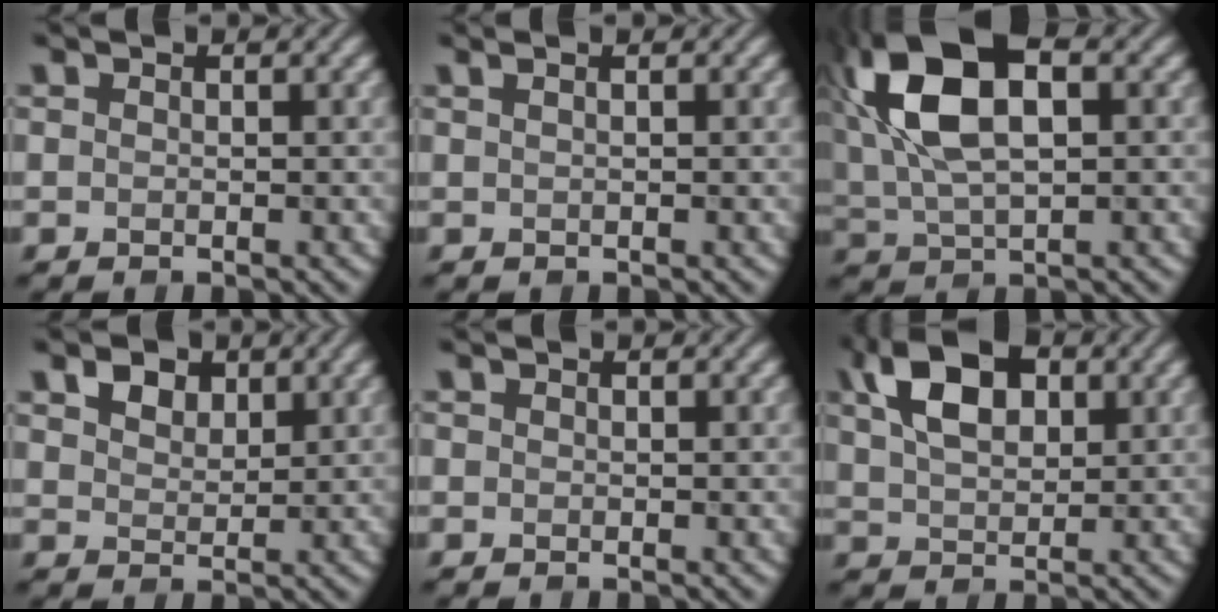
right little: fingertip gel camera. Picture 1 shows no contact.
{"total": 2.0, "force": [1.0, 1.0, 1.4], "torque": [-0.009, 0.005, -0.005]}
{"total": 11.1, "force": [3.2, 6.0, 8.8], "torque": [-0.184, 0.017, 0.055]}
{"total": 2.4, "force": [1.6, 1.5, 1.0], "torque": [-0.026, 0.002, 0.027]}
{"total": 0.0}
{"total": 6.9, "force": [2.9, 4.1, 4.7], "torque": [-0.101, 0.014, 0.049]}